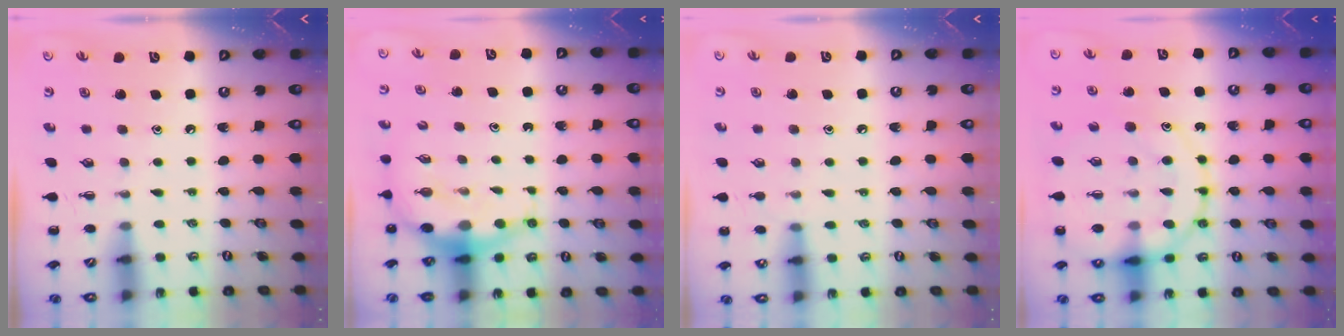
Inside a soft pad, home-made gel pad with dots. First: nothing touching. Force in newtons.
{"total": 6.9, "press": 6.7, "slide": 1.6}
{"total": 5.7, "press": 5.5, "slide": 1.7}
{"total": 18.7, "press": 18.6, "slide": 2.2}